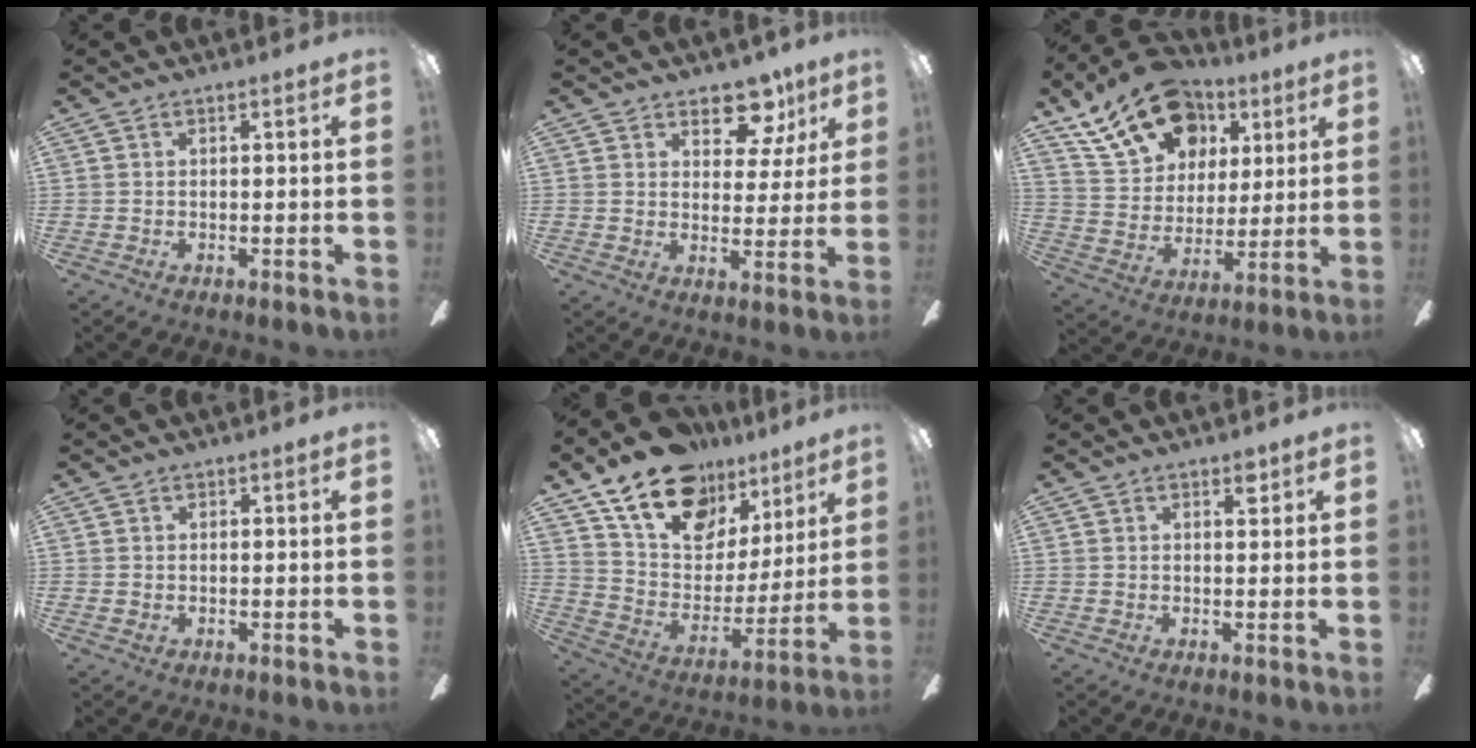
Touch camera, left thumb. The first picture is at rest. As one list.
[{"total": 10.7, "force": [7.0, 6.2, 5.2], "torque": [-0.060, -0.035, 0.122]}, {"total": 19.9, "force": [12.1, 13.0, 8.9], "torque": [-0.155, -0.055, 0.224]}, {"total": 0.5, "force": [0.2, 0.4, 0.1], "torque": [-0.003, 0.003, 0.004]}, {"total": 20.6, "force": [14.5, 11.6, 8.9], "torque": [-0.152, -0.086, 0.263]}, {"total": 2.3, "force": [1.7, 1.1, 1.1], "torque": [-0.001, -0.007, 0.025]}]